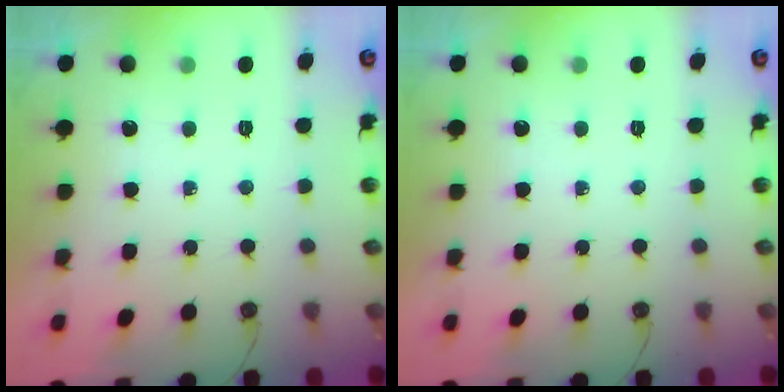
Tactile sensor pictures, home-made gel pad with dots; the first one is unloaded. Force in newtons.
{"total": 0.0}